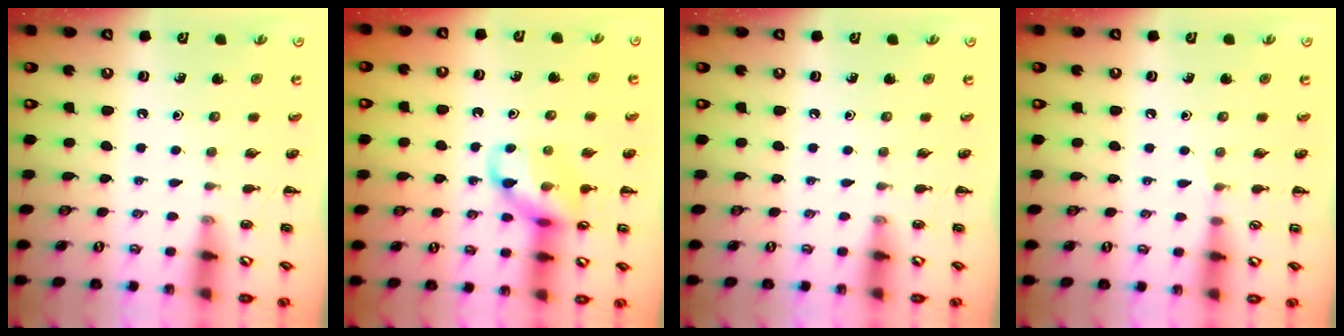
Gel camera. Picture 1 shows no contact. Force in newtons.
{"total": 11.7, "press": 11.6, "slide": 1.6}
{"total": 0.0}
{"total": 3.1, "press": 3.0, "slide": 1.0}